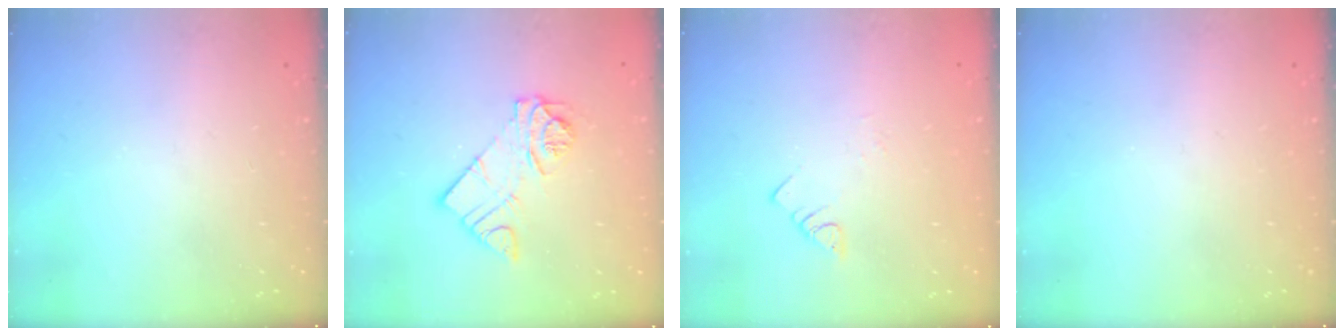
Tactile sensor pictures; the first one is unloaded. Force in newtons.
{"total": 9.9, "press": 9.9, "slide": 0.7}
{"total": 2.6, "press": 2.6, "slide": 0.3}
{"total": 0.0}